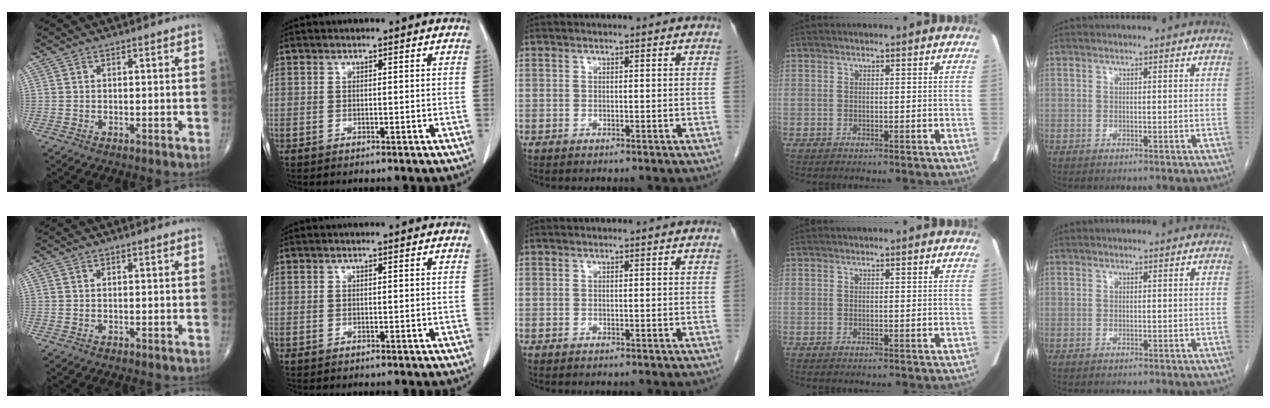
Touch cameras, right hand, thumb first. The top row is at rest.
{}